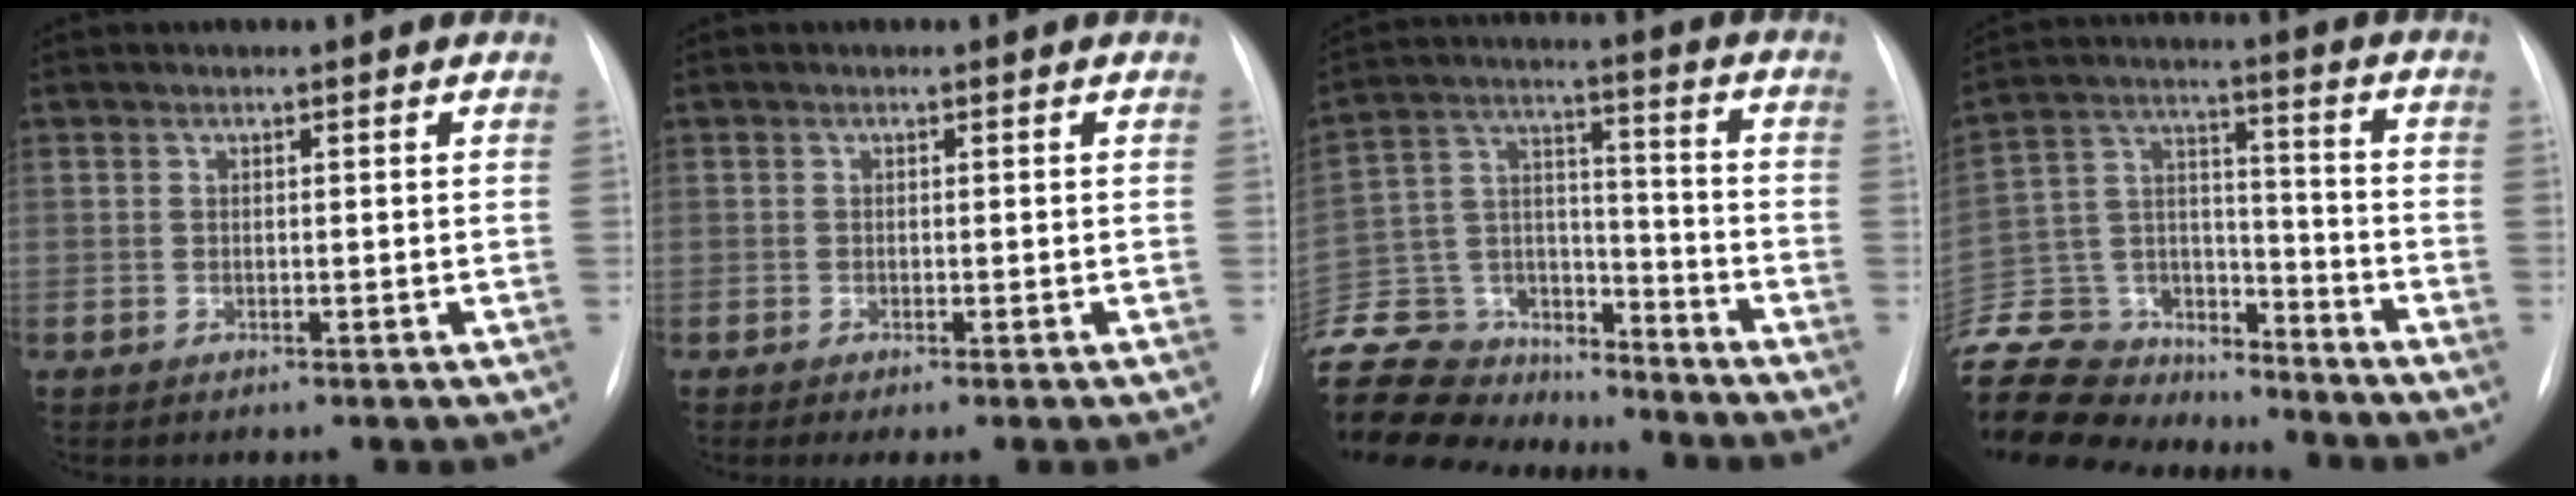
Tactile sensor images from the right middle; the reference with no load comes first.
{"total": 2.0, "force": [-1.4, -0.1, 1.4], "torque": [-0.019, -0.006, -0.017]}
{"total": 16.2, "force": [-15.0, 5.5, 2.4], "torque": [-0.047, 0.064, -0.257]}
{"total": 16.4, "force": [-15.3, 5.5, 2.4], "torque": [-0.048, 0.064, -0.260]}